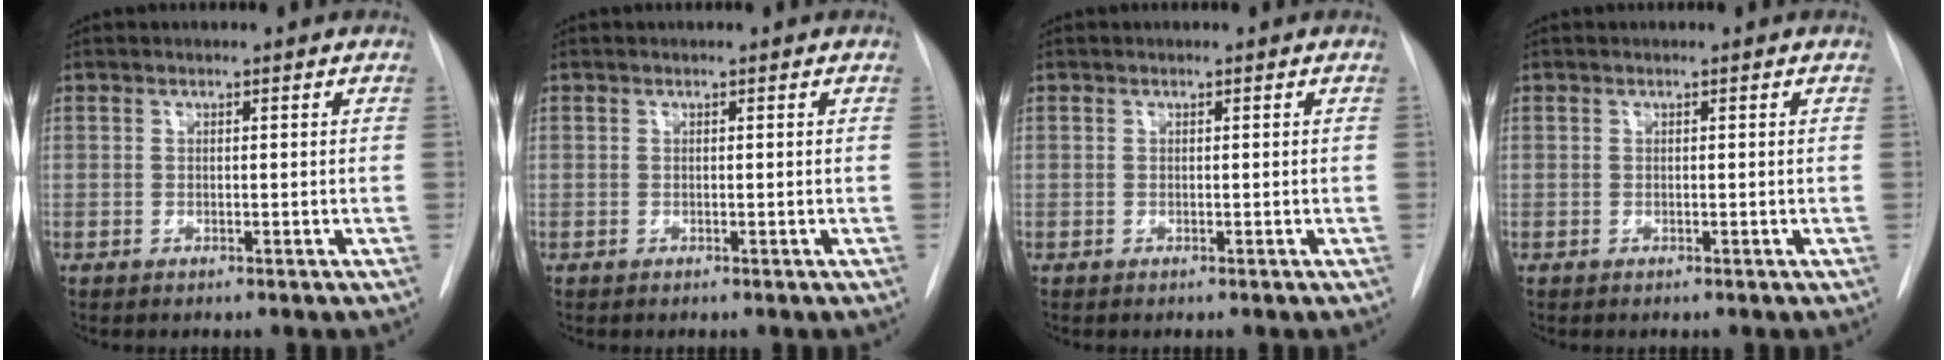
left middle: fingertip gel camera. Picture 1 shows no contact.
{"total": 0.0}
{"total": 0.0}
{"total": 0.0}